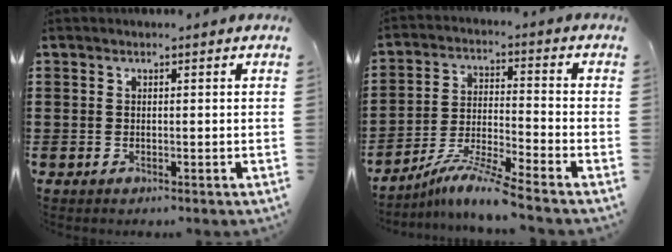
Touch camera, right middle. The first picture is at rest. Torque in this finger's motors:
{"motor_torque": [1.42, 0.06, 0.13, 0.09]}